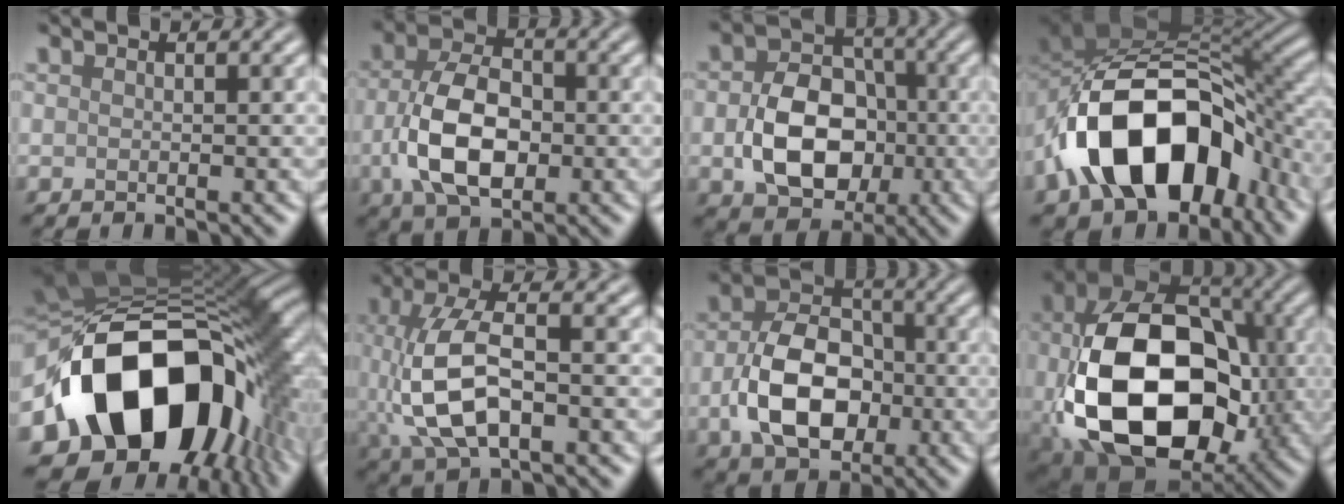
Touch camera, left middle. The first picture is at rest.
{"total": 7.7, "force": [-1.5, 4.5, 6.0], "torque": [-0.125, 0.006, -0.031]}
{"total": 8.1, "force": [-1.4, 5.9, 5.3], "torque": [-0.100, -0.004, -0.018]}
{"total": 15.0, "force": [-5.7, 9.1, 10.5], "torque": [-0.164, -0.001, -0.100]}
{"total": 17.1, "force": [-3.1, 12.1, 11.7], "torque": [-0.204, -0.021, -0.046]}
{"total": 7.6, "force": [-0.8, 3.6, 6.7], "torque": [-0.149, 0.004, -0.015]}
{"total": 8.3, "force": [-1.9, 5.5, 5.9], "torque": [-0.112, 0.006, -0.035]}
{"total": 17.6, "force": [-2.5, 11.9, 12.7], "torque": [-0.259, -0.040, -0.033]}